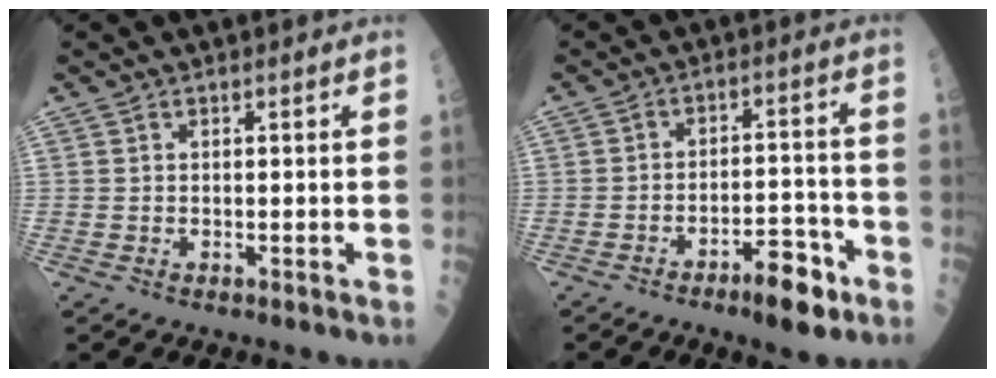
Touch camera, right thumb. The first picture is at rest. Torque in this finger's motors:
{"motor_torque": [2.87, 2.14, 0.84, -0.38, 0.04]}